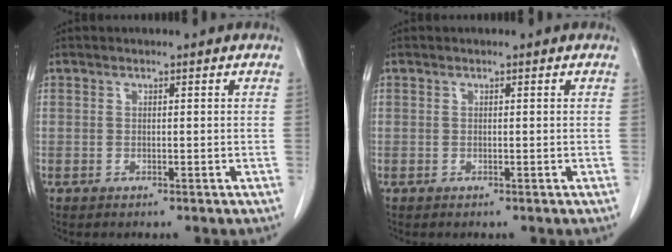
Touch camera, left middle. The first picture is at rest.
{"total": 0.0}